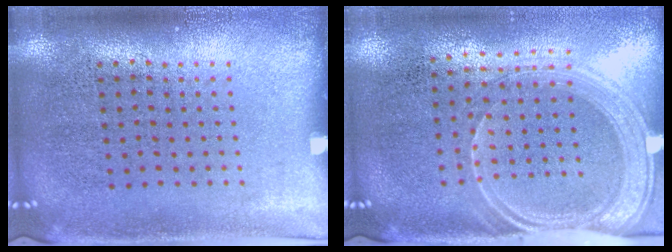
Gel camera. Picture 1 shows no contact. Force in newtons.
{"total": 1.9, "press": 1.7, "slide": 0.9}